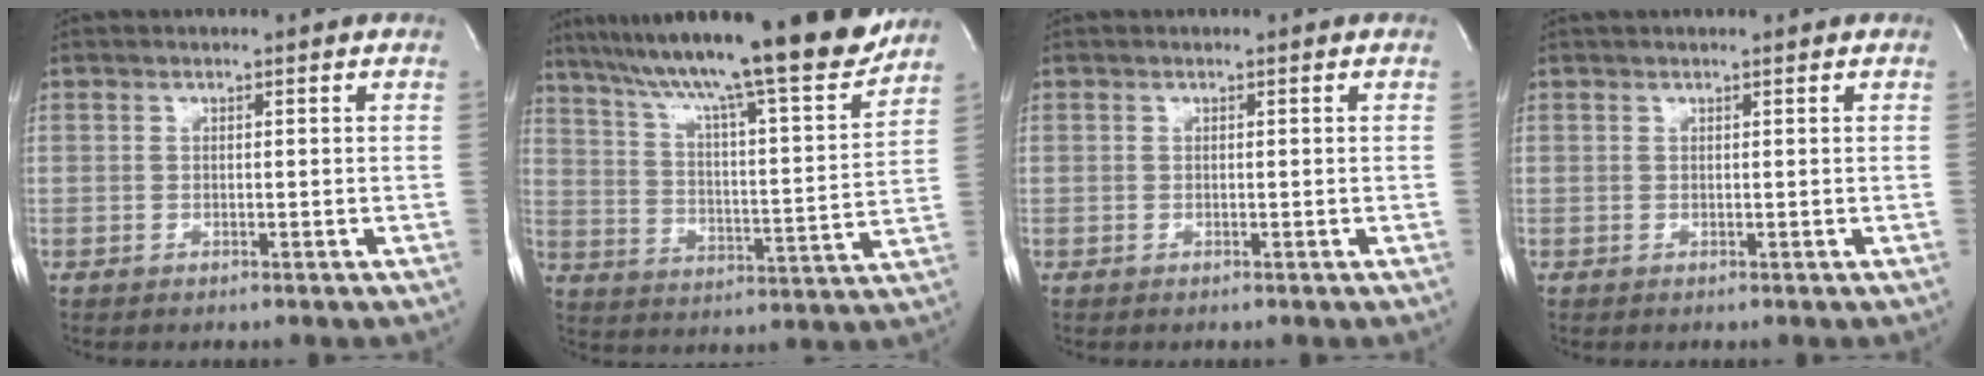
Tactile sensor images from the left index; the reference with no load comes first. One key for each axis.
{"total": 23.5, "fx": 19.4, "fy": 0.6, "fz": 13.2, "tx": -0.219, "ty": -0.018, "tz": 0.289}
{"total": 0.0}
{"total": 2.3, "fx": 2.0, "fy": 0.1, "fz": 1.2, "tx": -0.014, "ty": 0.023, "tz": 0.026}